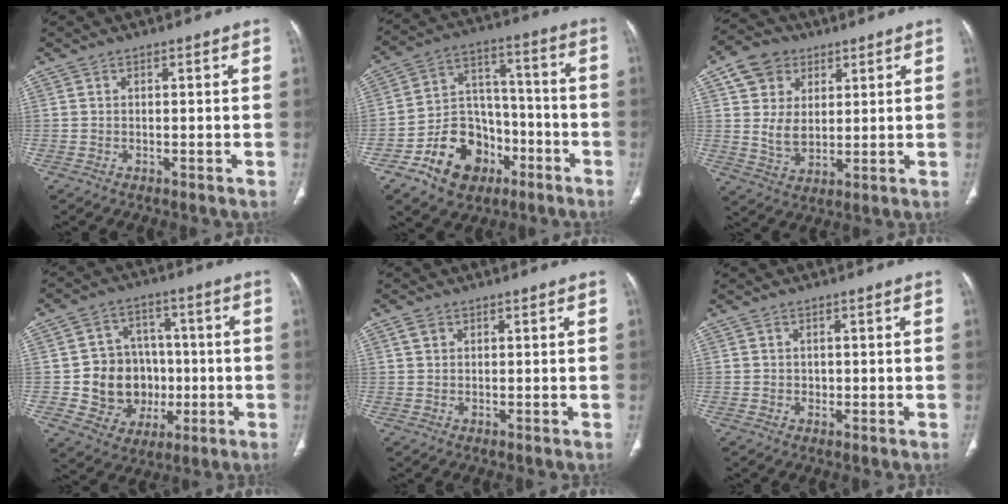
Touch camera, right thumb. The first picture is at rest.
{"total": 16.0, "force": [-7.8, 12.0, 7.1], "torque": [-0.066, 0.077, -0.122]}
{"total": 10.8, "force": [4.3, 8.5, 5.3], "torque": [-0.067, -0.021, 0.082]}
{"total": 13.5, "force": [-1.5, 12.2, 5.6], "torque": [-0.030, 0.025, -0.009]}
{"total": 2.1, "force": [1.0, 1.4, 1.1], "torque": [-0.019, 0.002, 0.021]}
{"total": 1.3, "force": [0.1, 1.2, 0.4], "torque": [-0.002, 0.001, 0.003]}